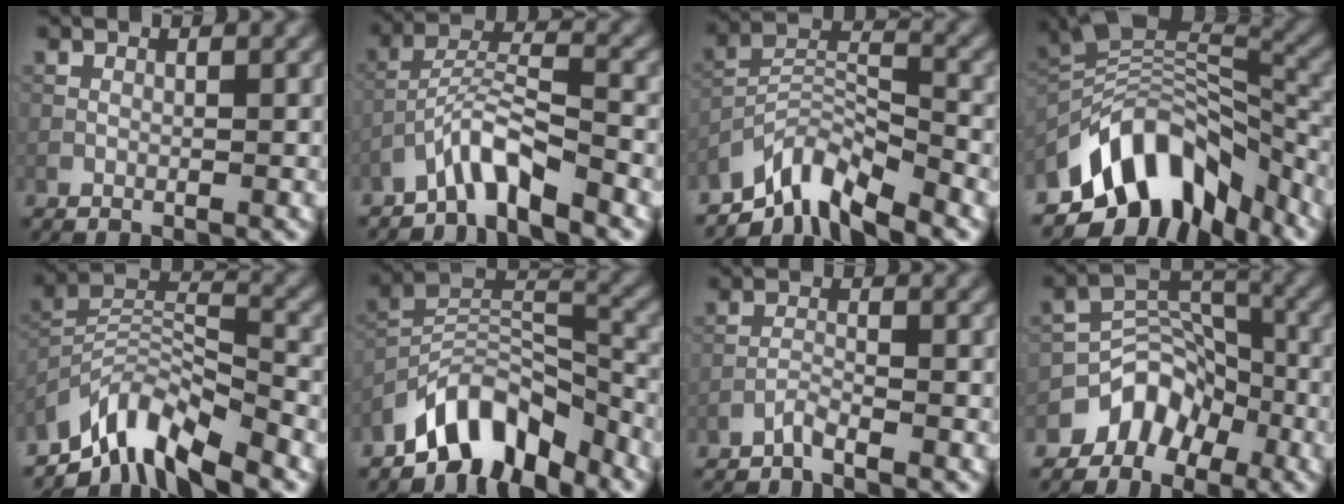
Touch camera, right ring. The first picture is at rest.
{"total": 4.4, "force": [-3.6, 0.7, 2.5], "torque": [-0.049, 0.012, -0.075]}
{"total": 6.4, "force": [-5.4, 1.6, 3.0], "torque": [-0.046, 0.000, -0.111]}
{"total": 11.4, "force": [-6.8, 6.1, 6.7], "torque": [-0.108, 0.018, -0.132]}
{"total": 8.1, "force": [-6.5, 2.3, 4.3], "torque": [-0.070, -0.004, -0.135]}
{"total": 7.7, "force": [-6.3, 2.9, 3.4], "torque": [-0.041, 0.002, -0.125]}
{"total": 1.4, "force": [-1.3, -0.1, 0.4], "torque": [-0.006, 0.003, -0.031]}
{"total": 4.6, "force": [-3.2, 3.0, 1.5], "torque": [-0.008, 0.008, -0.059]}